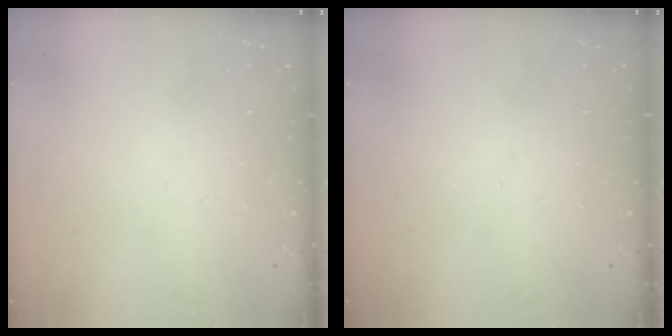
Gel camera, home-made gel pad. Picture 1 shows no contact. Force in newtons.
{"total": 0.0}